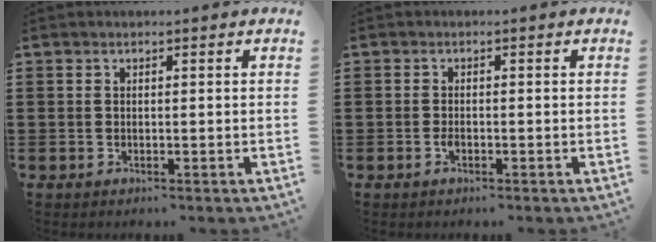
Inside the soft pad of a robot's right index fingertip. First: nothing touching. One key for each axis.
{"total": 1.3, "fx": -0.5, "fy": 0.4, "fz": 1.0, "tx": -0.031, "ty": -0.009, "tz": -0.011}